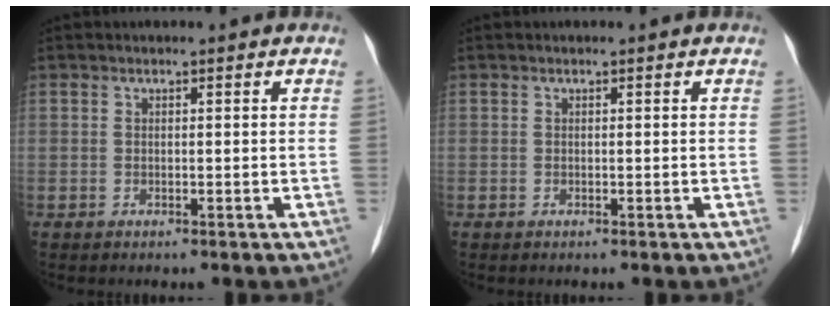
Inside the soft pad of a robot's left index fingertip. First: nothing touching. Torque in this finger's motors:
{"motor_torque": [0.00, 0.00, 0.00, 0.00]}